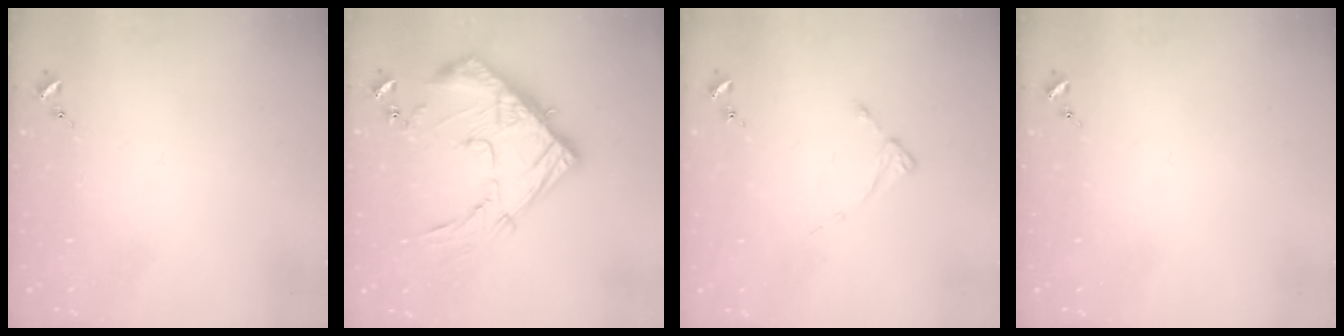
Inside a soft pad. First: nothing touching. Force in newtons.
{"total": 19.3, "press": 19.2, "slide": 2.0}
{"total": 1.9, "press": 1.8, "slide": 0.3}
{"total": 0.0}